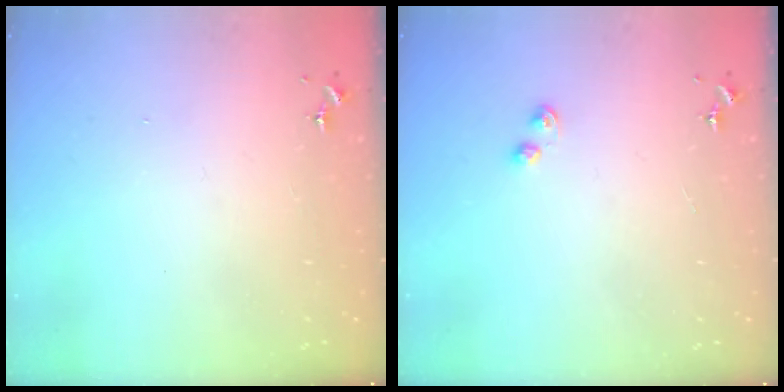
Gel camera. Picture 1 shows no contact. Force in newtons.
{"total": 3.0, "press": 2.9, "slide": 0.6}